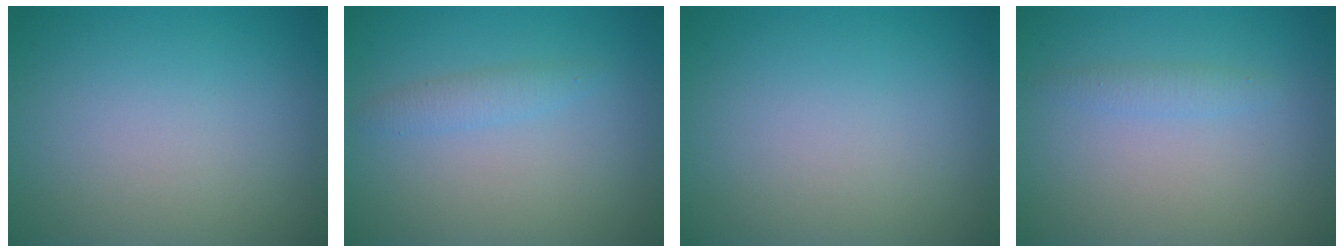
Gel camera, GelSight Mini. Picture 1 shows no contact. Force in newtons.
{"total": 1.4, "press": 1.4, "slide": 0.0}
{"total": 0.0}
{"total": 1.1, "press": 1.1, "slide": 0.0}